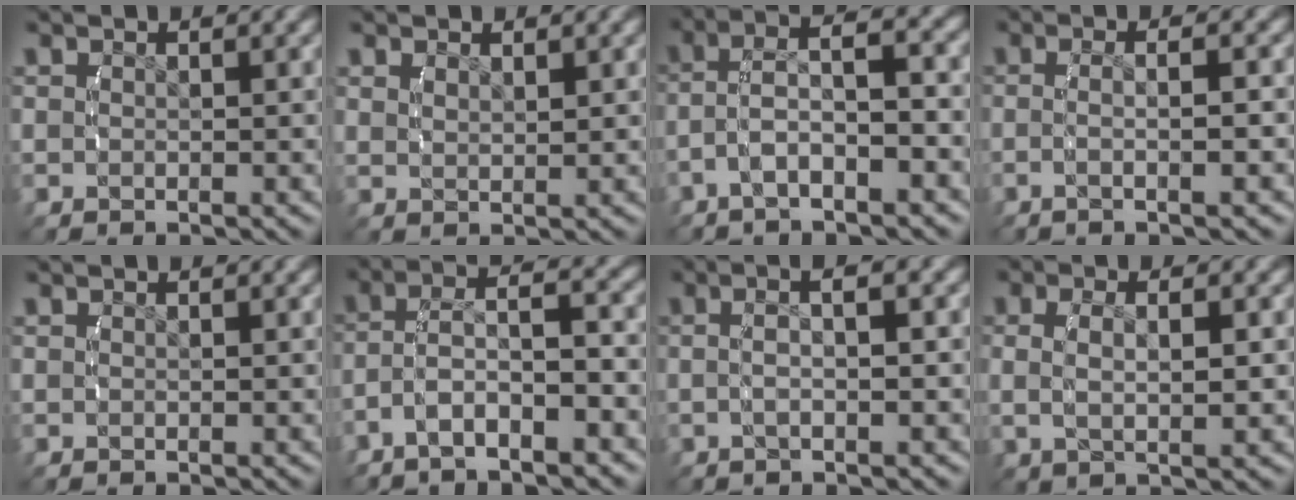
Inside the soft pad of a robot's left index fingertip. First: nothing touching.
{"total": 1.2, "force": [1.0, -0.3, 0.5], "torque": [-0.006, -0.005, 0.026]}
{"total": 3.9, "force": [-0.5, 1.7, 3.5], "torque": [-0.070, 0.002, -0.006]}
{"total": 2.9, "force": [-0.8, -0.2, 2.8], "torque": [-0.059, -0.002, -0.012]}
{"total": 0.0}
{"total": 4.2, "force": [-1.8, 1.9, 3.3], "torque": [-0.078, -0.010, -0.020]}
{"total": 3.3, "force": [0.2, 0.2, 3.3], "torque": [-0.057, 0.017, 0.000]}
{"total": 3.9, "force": [0.7, 1.4, 3.6], "torque": [-0.068, 0.002, 0.015]}